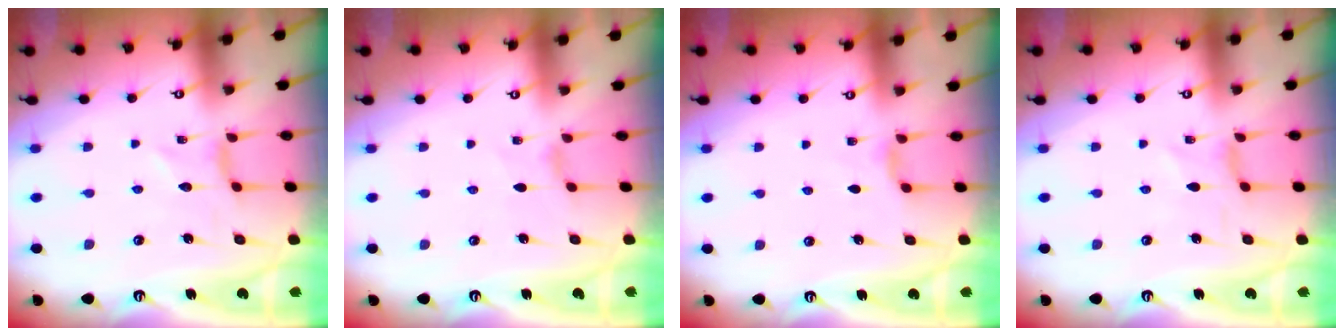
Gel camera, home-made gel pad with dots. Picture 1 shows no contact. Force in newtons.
{"total": 0.9, "press": 0.8, "slide": 0.4}
{"total": 1.9, "press": 1.9, "slide": 0.4}
{"total": 0.0}